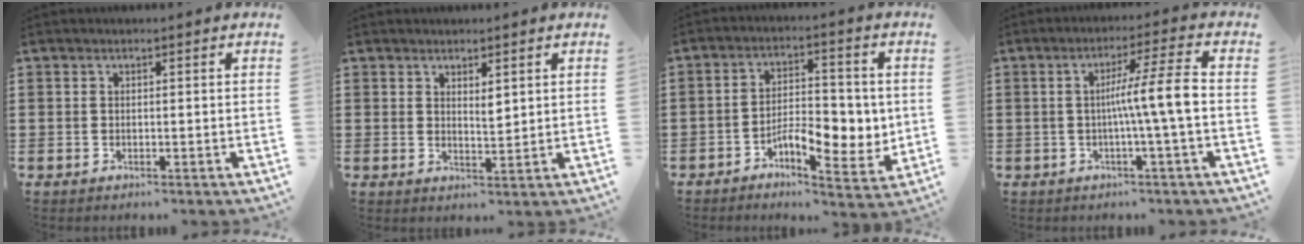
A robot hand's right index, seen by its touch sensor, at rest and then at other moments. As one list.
[{"total": 2.2, "force": [1.7, 0.8, 1.2], "torque": [-0.018, 0.000, 0.028]}, {"total": 7.4, "force": [-1.9, 3.9, 5.9], "torque": [-0.079, 0.002, -0.038]}, {"total": 7.5, "force": [-0.7, -0.5, 7.5], "torque": [-0.135, -0.001, -0.022]}]